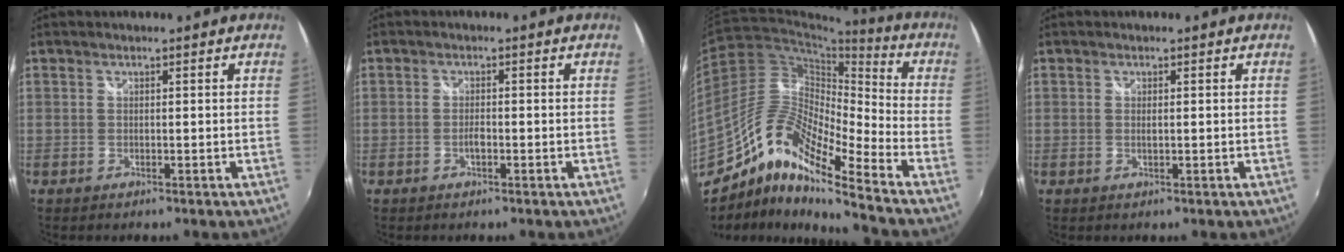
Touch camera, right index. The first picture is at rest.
{"total": 1.6, "force": [-0.7, 0.7, 1.2], "torque": [-0.026, -0.001, -0.013]}
{"total": 13.1, "force": [-9.0, 2.1, 9.3], "torque": [-0.167, 0.013, -0.190]}
{"total": 1.0, "force": [0.0, 0.2, 1.0], "torque": [-0.020, -0.001, 0.000]}